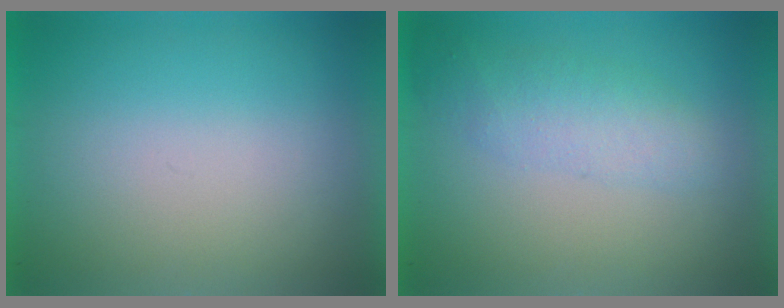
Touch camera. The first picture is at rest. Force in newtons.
{"total": 2.2}